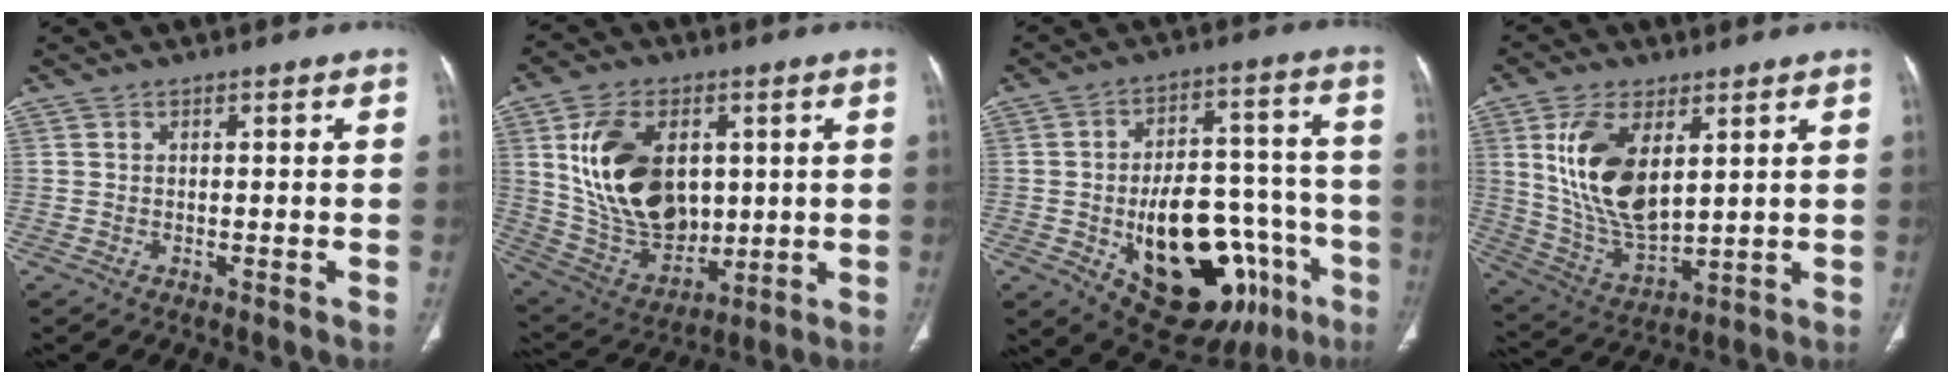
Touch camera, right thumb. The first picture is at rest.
{"total": 20.1, "force": [3.8, 13.4, 14.5], "torque": [-0.232, -0.016, 0.091]}
{"total": 26.5, "force": [-9.7, 14.2, 20.1], "torque": [-0.240, 0.044, -0.118]}
{"total": 15.8, "force": [4.8, 8.0, 12.8], "torque": [-0.242, -0.025, 0.106]}